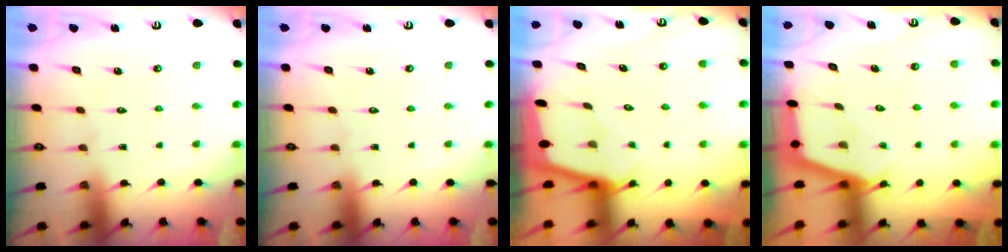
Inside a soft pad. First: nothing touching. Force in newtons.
{"total": 0.0}
{"total": 1.8, "press": 1.8, "slide": 0.2}
{"total": 2.2, "press": 2.2, "slide": 0.1}